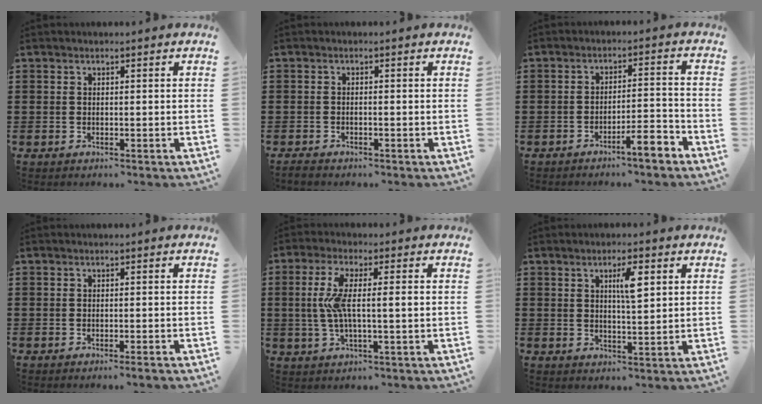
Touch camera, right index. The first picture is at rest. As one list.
[{"total": 0.9, "force": [-0.8, 0.1, 0.4], "torque": [-0.009, -0.005, -0.015]}, {"total": 5.2, "force": [-4.2, 0.4, 3.1], "torque": [-0.052, -0.002, -0.077]}, {"total": 0.8, "force": [-0.5, -0.1, 0.5], "torque": [-0.010, -0.002, -0.011]}, {"total": 6.2, "force": [0.1, 1.1, 6.1], "torque": [-0.132, -0.009, -0.009]}, {"total": 4.5, "force": [1.7, 1.0, 4.1], "torque": [-0.069, 0.003, 0.022]}]